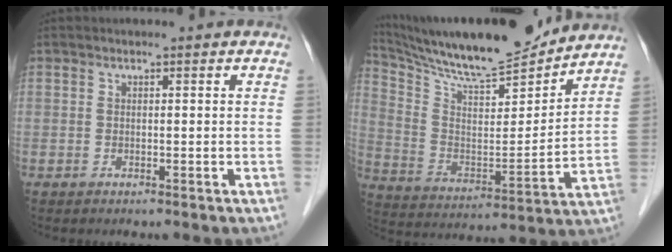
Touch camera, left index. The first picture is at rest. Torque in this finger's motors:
{"motor_torque": [0.26, -0.48, 0.30, 0.19]}